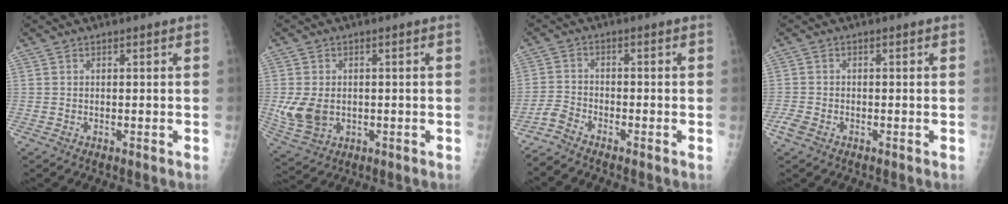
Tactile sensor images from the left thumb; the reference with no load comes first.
{"total": 7.3, "force": [-0.6, 5.5, 4.9], "torque": [-0.093, -0.007, 0.002]}
{"total": 2.9, "force": [-2.9, 0.4, 0.5], "torque": [-0.019, 0.001, -0.067]}
{"total": 2.4, "force": [-1.3, 1.6, 1.2], "torque": [-0.030, 0.000, -0.026]}